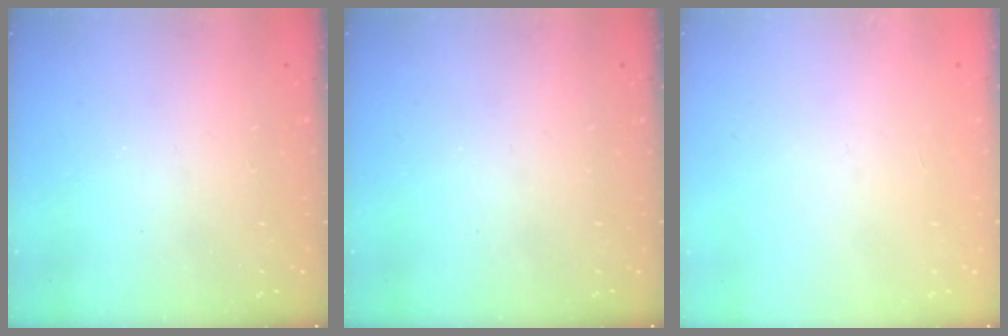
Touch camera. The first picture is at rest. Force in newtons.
{"total": 0.0}
{"total": 0.0}